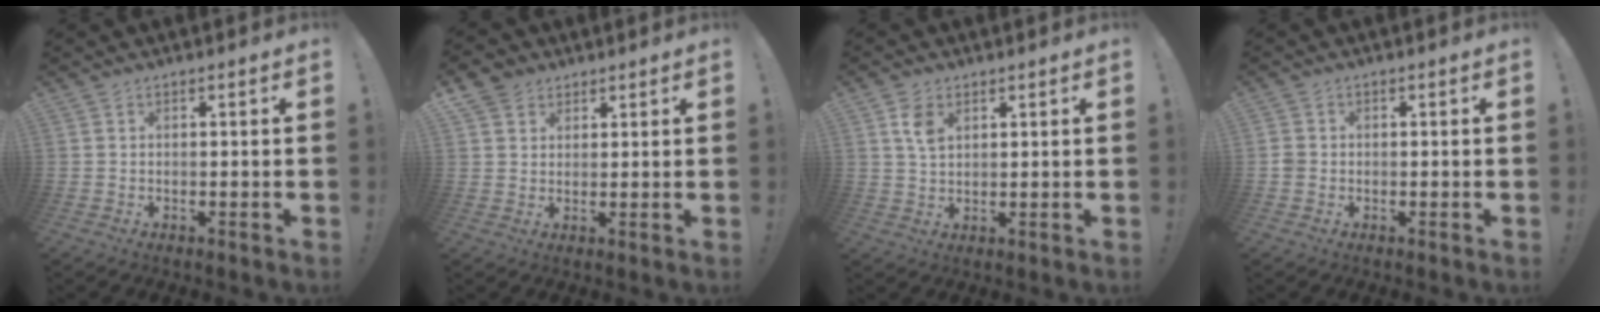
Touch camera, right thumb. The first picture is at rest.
{"total": 4.9, "force": [3.1, 3.8, 1.0], "torque": [-0.009, -0.016, 0.059]}
{"total": 5.3, "force": [2.3, 3.1, 3.6], "torque": [-0.054, -0.004, 0.041]}
{"total": 1.7, "force": [-0.5, 1.5, 0.6], "torque": [-0.015, 0.008, -0.008]}